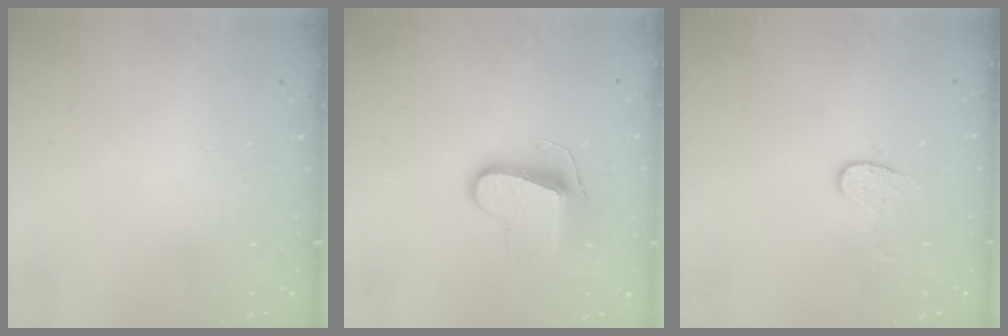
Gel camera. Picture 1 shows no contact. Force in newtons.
{"total": 9.4, "press": 9.4, "slide": 0.5}
{"total": 3.6, "press": 3.6, "slide": 0.4}